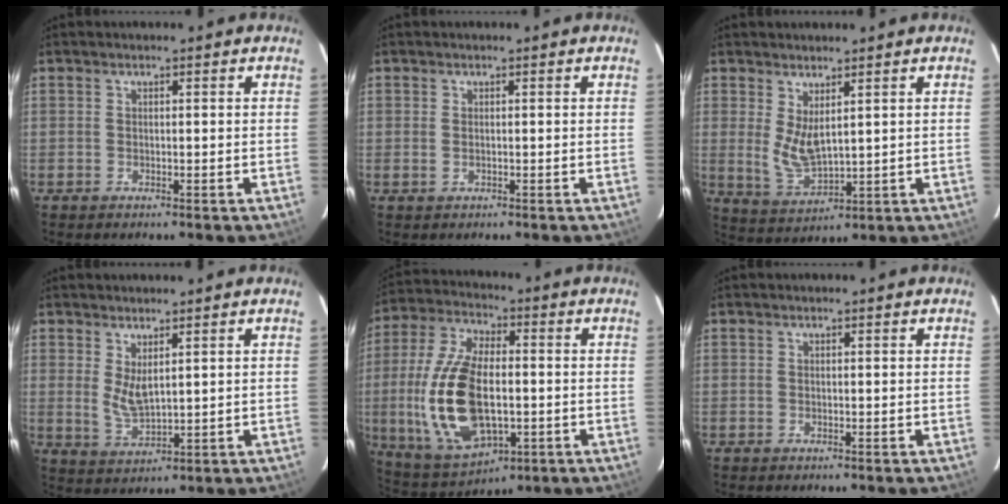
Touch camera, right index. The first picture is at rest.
{"total": 0.7, "force": [-0.1, 0.4, 0.6], "torque": [-0.014, -0.001, -0.001]}
{"total": 6.0, "force": [2.0, 2.4, 5.2], "torque": [-0.097, -0.019, 0.050]}
{"total": 4.5, "force": [1.6, 1.6, 3.8], "torque": [-0.070, -0.013, 0.037]}
{"total": 20.1, "force": [-2.5, 10.1, 17.1], "torque": [-0.371, -0.006, -0.032]}
{"total": 0.0}